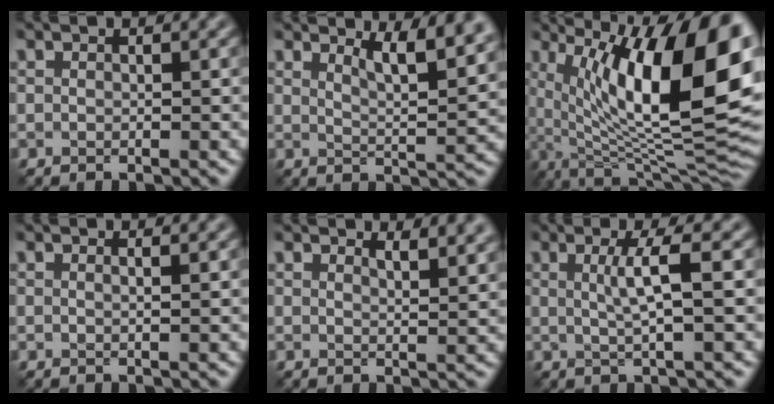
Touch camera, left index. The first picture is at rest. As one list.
[{"total": 5.4, "force": [3.2, 1.5, 4.0], "torque": [-0.049, 0.001, 0.049]}, {"total": 16.8, "force": [4.3, 5.9, 15.1], "torque": [-0.210, -0.004, 0.071]}, {"total": 0.8, "force": [0.3, 0.3, 0.6], "torque": [-0.005, -0.002, -0.002]}, {"total": 3.3, "force": [2.5, 1.1, 1.9], "torque": [-0.013, 0.004, 0.034]}, {"total": 3.2, "force": [0.3, 0.5, 3.1], "torque": [-0.053, -0.001, 0.005]}]